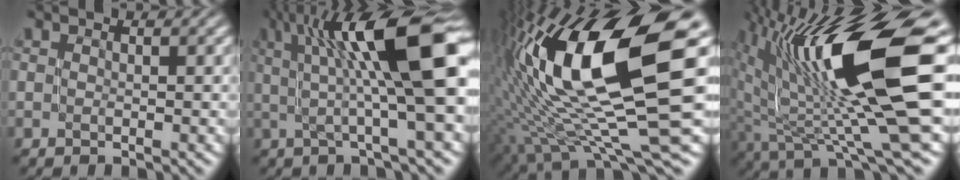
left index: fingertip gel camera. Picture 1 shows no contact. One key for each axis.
{"total": 12.4, "fx": 2.9, "fy": 2.7, "fz": 11.8, "tx": -0.176, "ty": 0.021, "tz": 0.046}
{"total": 16.3, "fx": 2.4, "fy": 4.4, "fz": 15.5, "tx": -0.286, "ty": 0.009, "tz": 0.044}
{"total": 13.8, "fx": 3.2, "fy": 3.8, "fz": 12.8, "tx": -0.224, "ty": -0.007, "tz": 0.059}